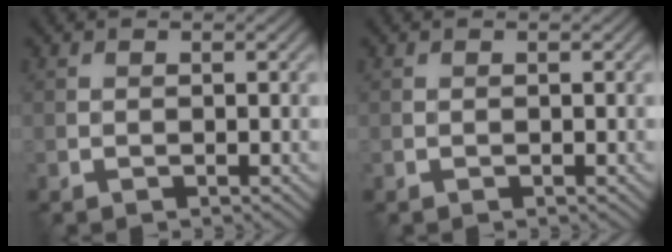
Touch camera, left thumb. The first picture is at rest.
{"total": 0.0}